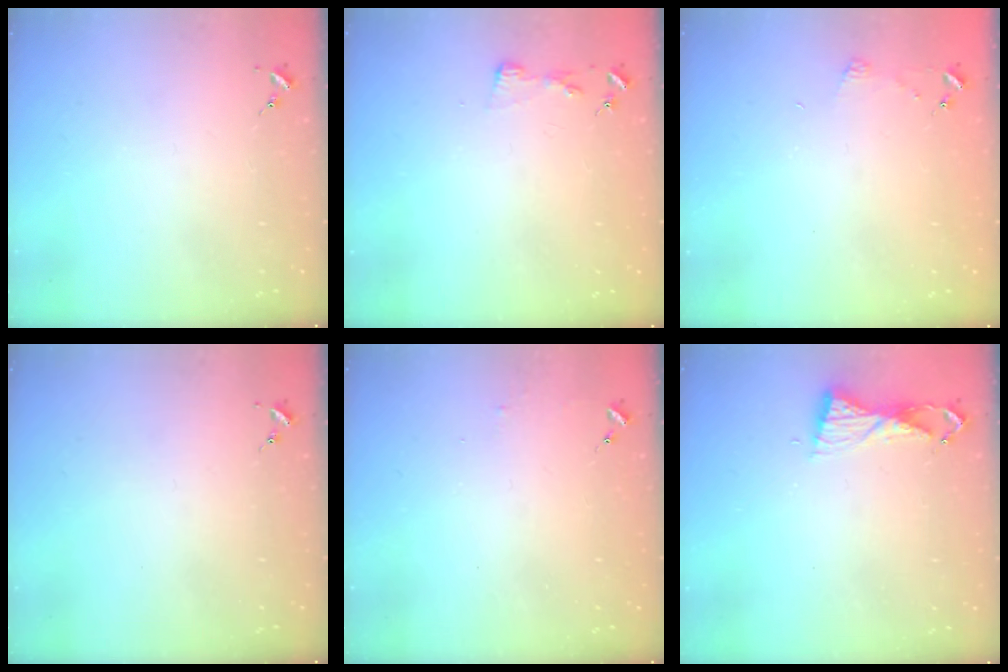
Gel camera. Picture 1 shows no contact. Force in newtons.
{"total": 3.1, "press": 3.1, "slide": 0.4}
{"total": 3.9, "press": 3.9, "slide": 0.4}
{"total": 0.0}
{"total": 3.2, "press": 3.2, "slide": 0.3}
{"total": 6.2, "press": 6.1, "slide": 0.6}